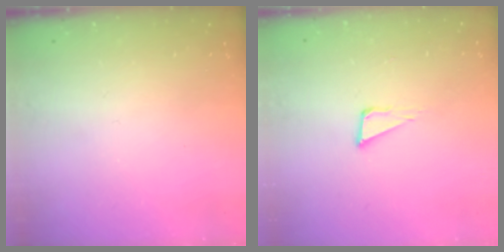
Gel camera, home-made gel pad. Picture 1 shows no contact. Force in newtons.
{"total": 3.8, "press": 3.7, "slide": 0.9}